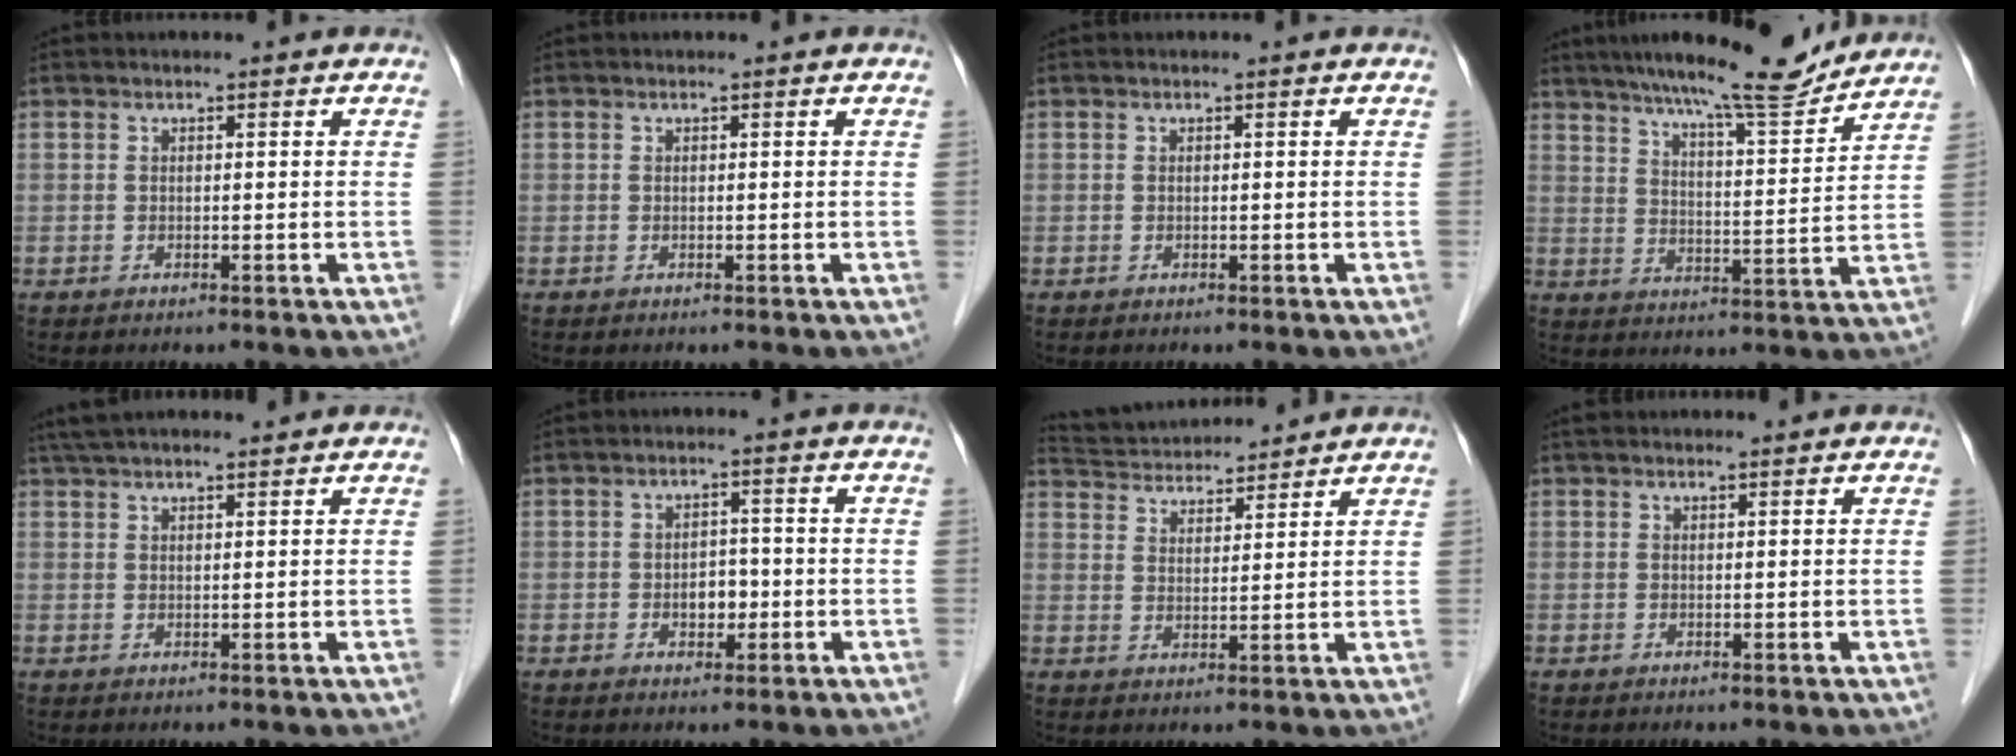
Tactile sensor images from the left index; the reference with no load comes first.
{"total": 0.0}
{"total": 0.0}
{"total": 14.0, "force": [12.6, 1.0, 6.1], "torque": [-0.097, -0.006, 0.186]}
{"total": 9.4, "force": [8.2, 1.1, 4.4], "torque": [-0.072, 0.035, 0.124]}
{"total": 3.2, "force": [-0.8, 2.1, 2.3], "torque": [-0.031, 0.006, -0.008]}
{"total": 11.1, "force": [10.7, 1.8, 2.6], "torque": [-0.053, 0.029, 0.175]}
{"total": 1.7, "force": [1.6, 0.2, 0.6], "torque": [-0.009, 0.018, 0.026]}